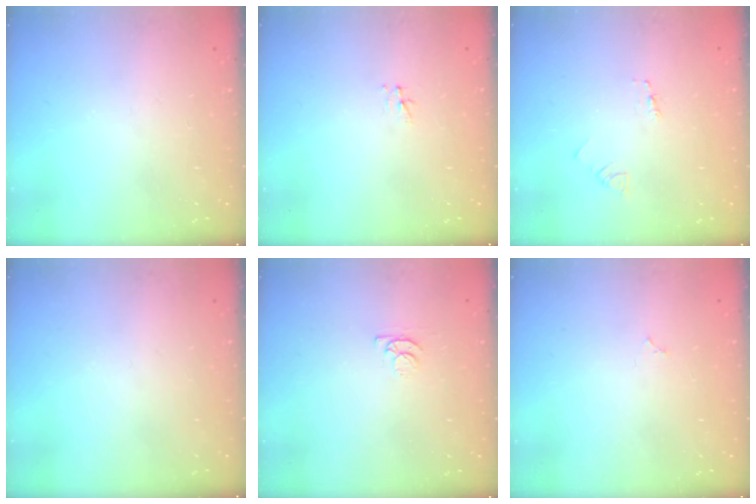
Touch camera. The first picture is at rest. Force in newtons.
{"total": 3.0, "press": 3.0, "slide": 0.3}
{"total": 1.8, "press": 1.8, "slide": 0.2}
{"total": 0.0}
{"total": 4.3, "press": 4.2, "slide": 0.5}
{"total": 1.8, "press": 1.8, "slide": 0.3}